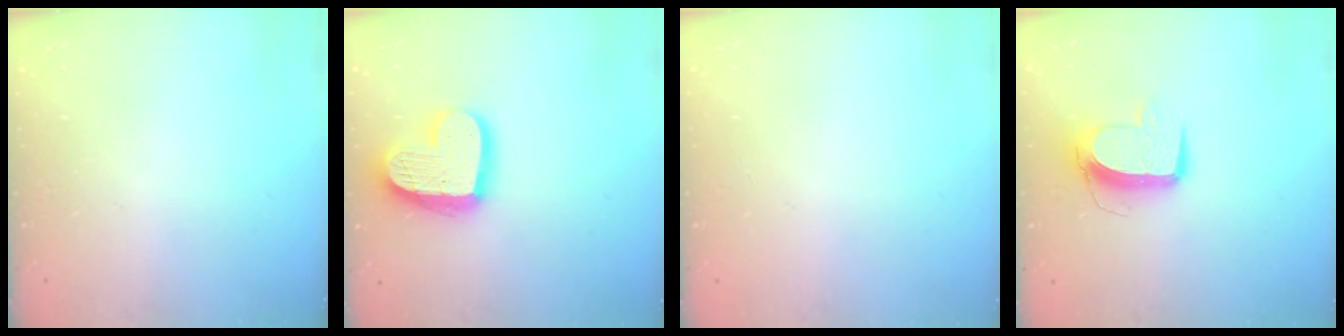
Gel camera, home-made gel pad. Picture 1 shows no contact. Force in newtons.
{"total": 18.9, "press": 18.8, "slide": 1.7}
{"total": 0.0}
{"total": 10.9, "press": 10.9, "slide": 0.7}